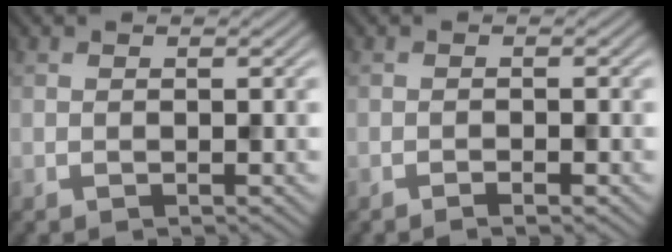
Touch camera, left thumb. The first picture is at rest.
{"total": 1.2, "force": [-0.9, 0.0, 0.8], "torque": [-0.014, 0.001, -0.014]}